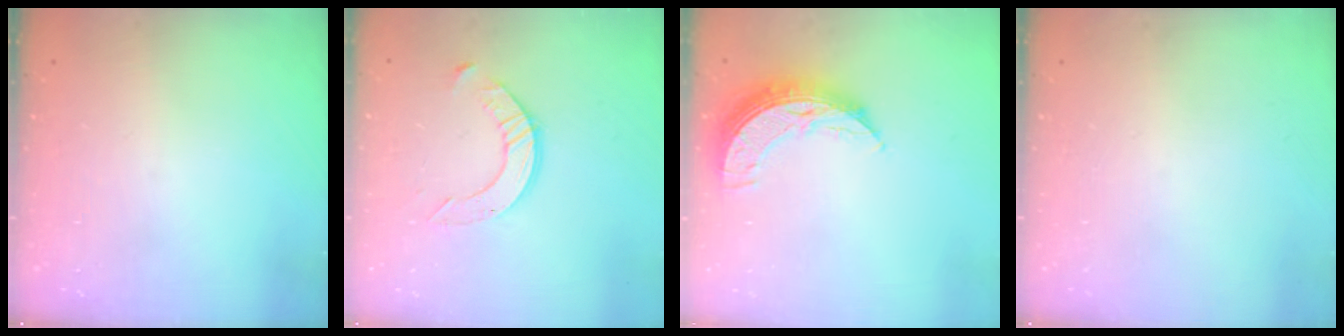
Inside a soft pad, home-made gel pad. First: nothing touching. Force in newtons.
{"total": 8.9, "press": 8.9, "slide": 0.9}
{"total": 10.1, "press": 10.0, "slide": 1.0}
{"total": 0.0}